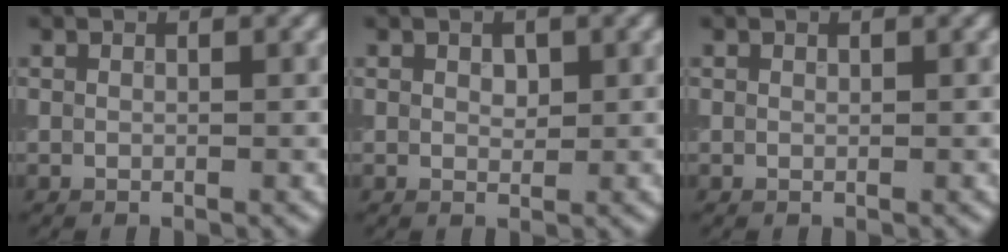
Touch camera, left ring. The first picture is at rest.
{"total": 1.0, "force": [0.4, 0.6, 0.7], "torque": [-0.010, -0.002, 0.007]}
{"total": 0.0}